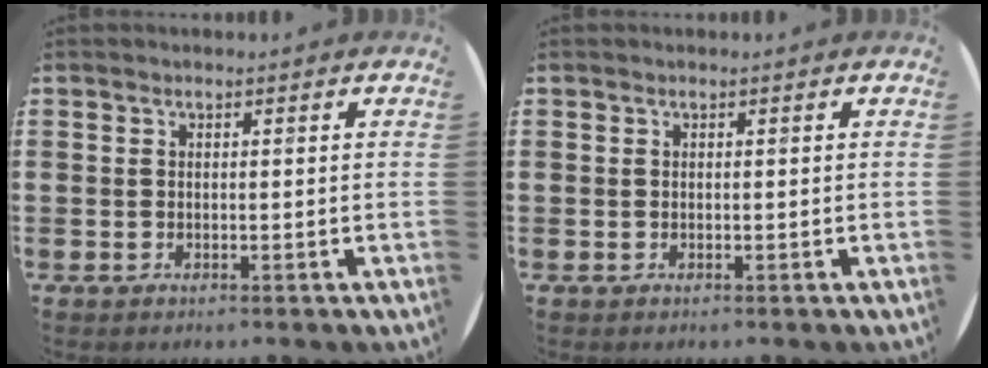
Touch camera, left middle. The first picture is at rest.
{"total": 0.0}